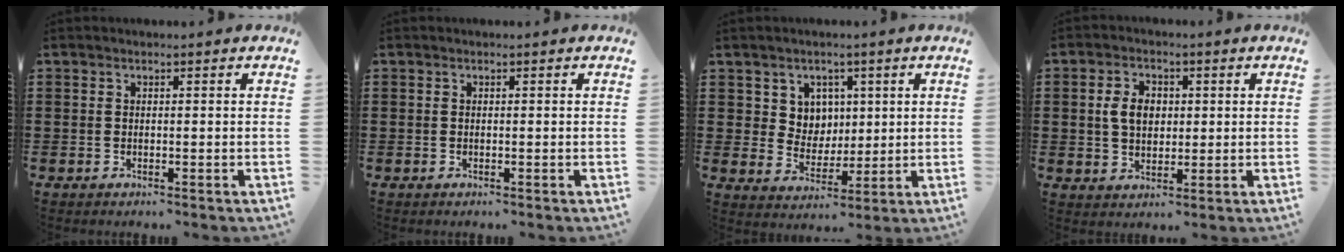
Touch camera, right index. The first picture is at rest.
{"total": 0.0}
{"total": 5.5, "force": [2.5, 4.8, 0.9], "torque": [-0.046, 0.008, 0.046]}
{"total": 4.9, "force": [0.7, 3.4, 3.4], "torque": [-0.083, 0.012, 0.007]}